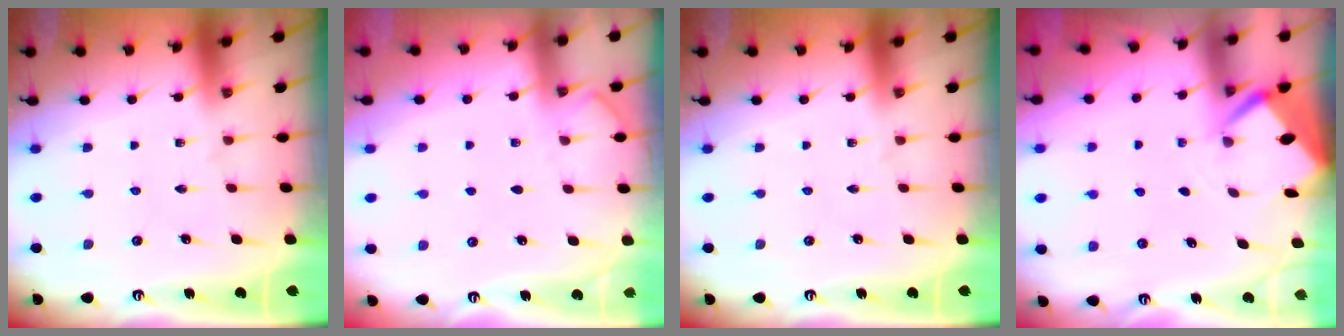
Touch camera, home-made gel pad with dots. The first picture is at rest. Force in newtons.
{"total": 3.3, "press": 3.3, "slide": 0.4}
{"total": 0.0}
{"total": 2.5, "press": 2.5, "slide": 0.3}